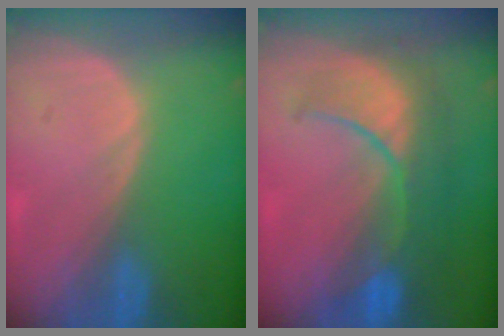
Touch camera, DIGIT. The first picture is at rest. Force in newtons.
{"total": 9.5, "press": 9.1, "slide": 2.7}